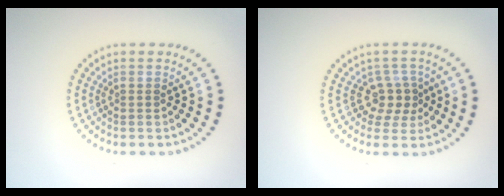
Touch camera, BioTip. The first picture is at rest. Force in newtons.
{"total": 2.5, "press": 1.9, "slide": 1.6}